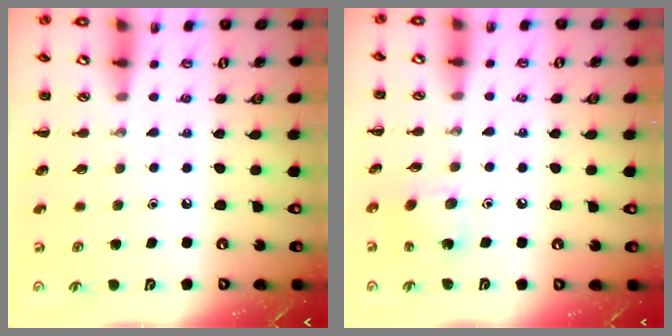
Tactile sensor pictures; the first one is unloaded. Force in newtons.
{"total": 4.5, "press": 4.4, "slide": 1.0}